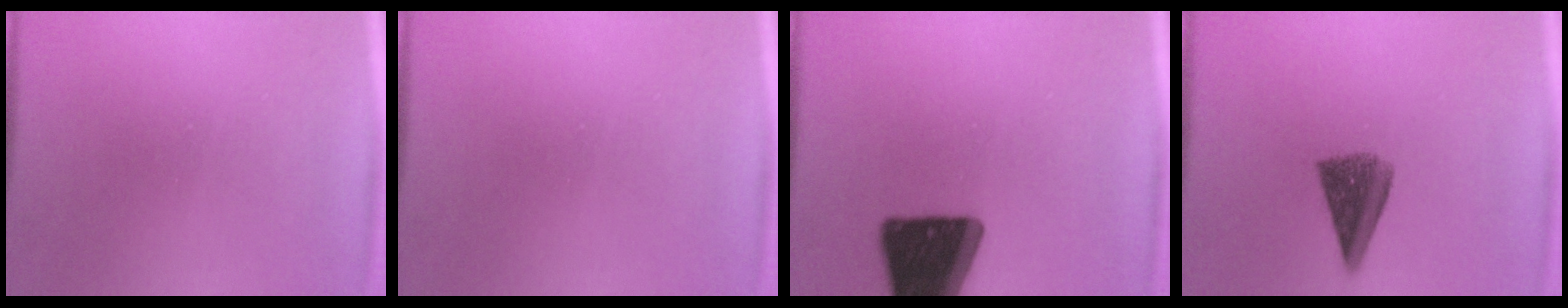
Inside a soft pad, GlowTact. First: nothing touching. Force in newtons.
{"total": 0.0}
{"total": 19.6}
{"total": 7.2}